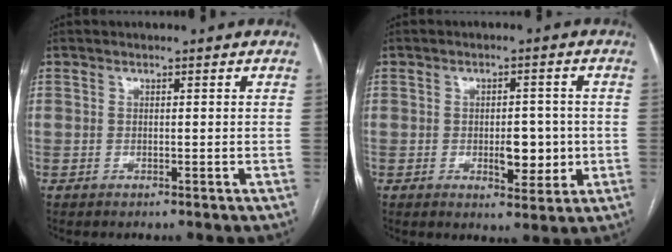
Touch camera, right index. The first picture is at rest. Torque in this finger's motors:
{"motor_torque": [0.69, 0.75, 0.10, 0.03]}